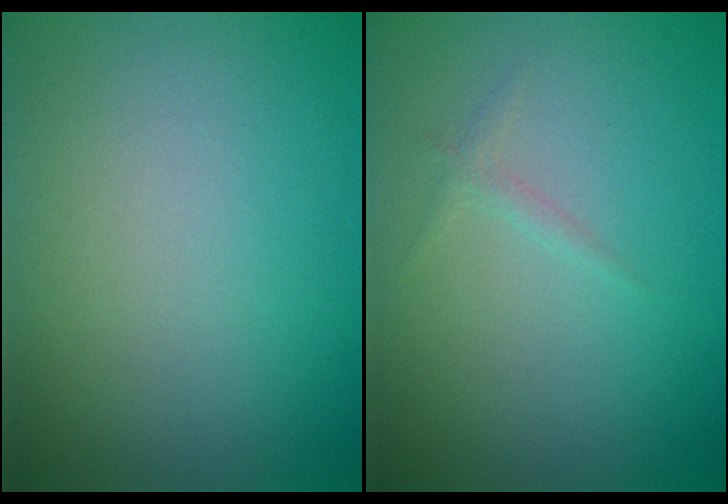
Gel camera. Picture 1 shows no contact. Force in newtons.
{"total": 0.7, "press": 0.7, "slide": 0.1}